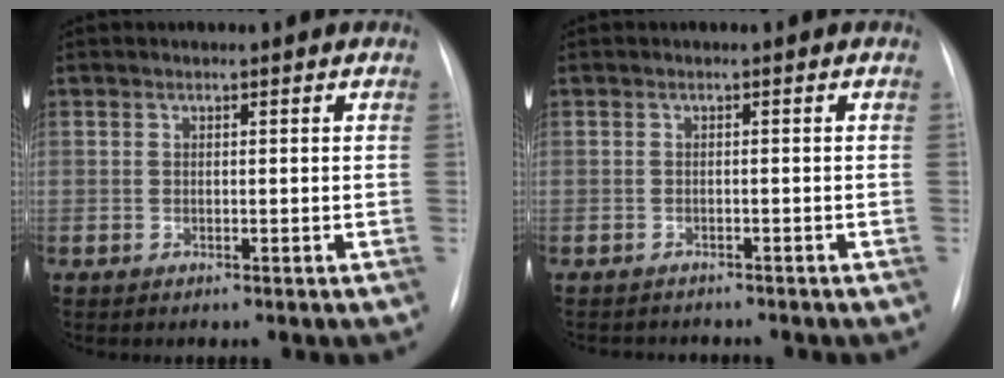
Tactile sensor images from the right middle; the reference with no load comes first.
{"total": 3.4, "force": [-3.2, 1.0, 0.4], "torque": [-0.002, -0.005, -0.042]}